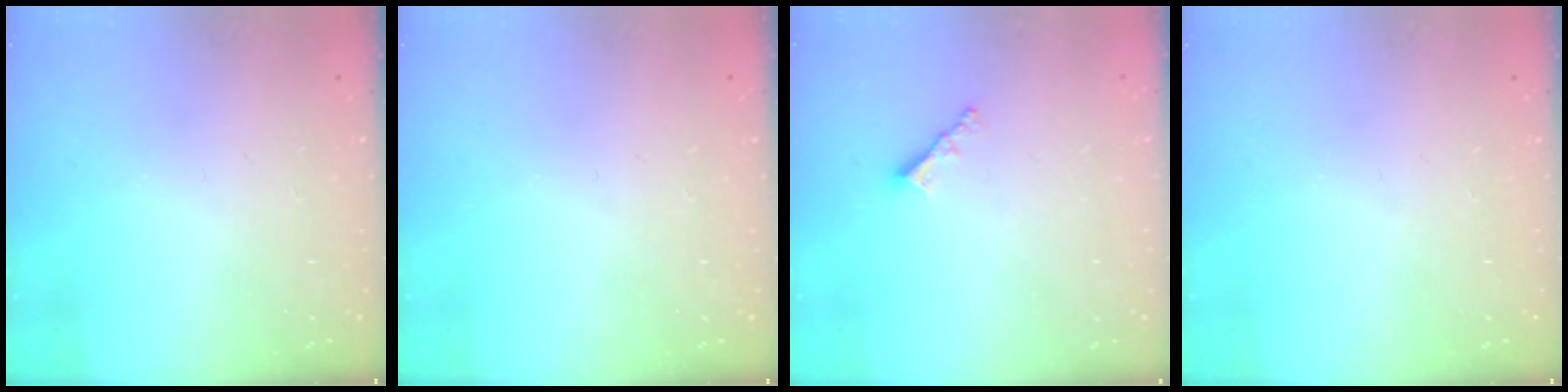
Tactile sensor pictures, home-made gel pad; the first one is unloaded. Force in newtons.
{"total": 0.0}
{"total": 2.3, "press": 2.3, "slide": 0.1}
{"total": 0.0}